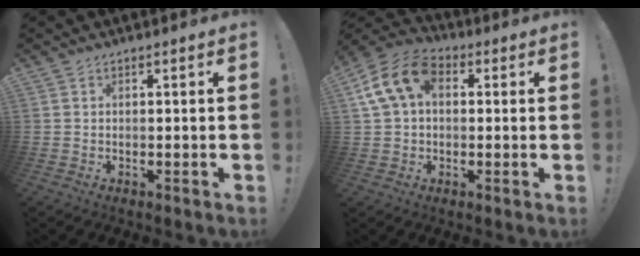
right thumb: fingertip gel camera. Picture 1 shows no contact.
{"total": 13.9, "force": [3.7, 9.7, 9.3], "torque": [-0.163, 0.002, 0.074]}